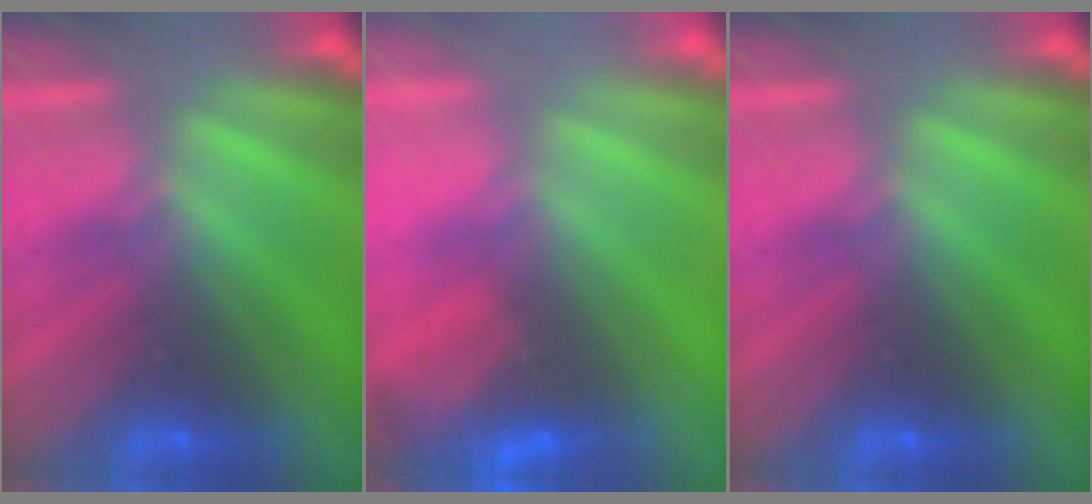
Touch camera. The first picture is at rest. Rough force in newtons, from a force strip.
{"total": 2.8}
{"total": 0.0}